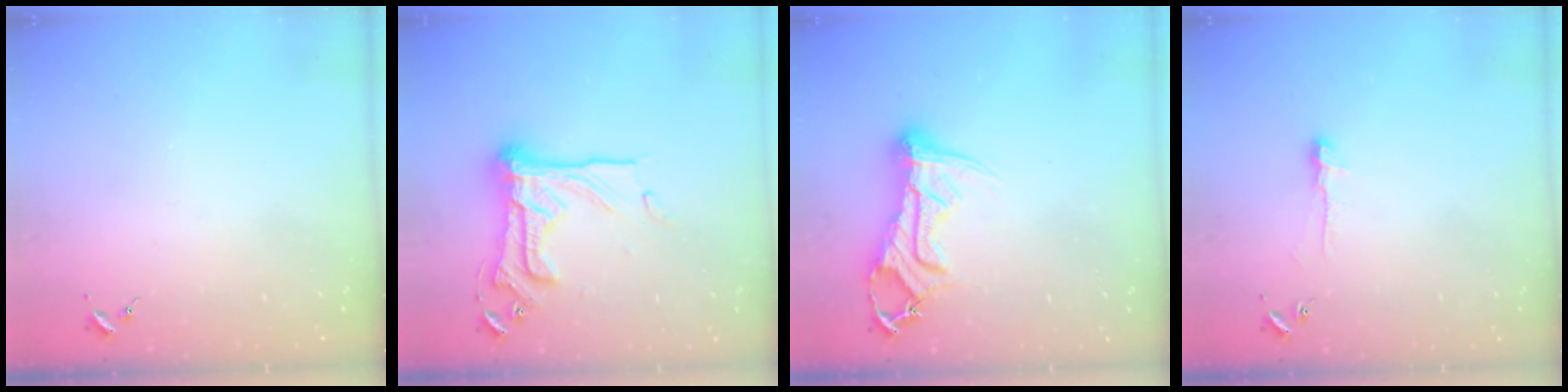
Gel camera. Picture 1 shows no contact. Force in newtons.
{"total": 19.3, "press": 19.1, "slide": 2.9}
{"total": 14.0, "press": 14.0, "slide": 1.6}
{"total": 5.6, "press": 5.6, "slide": 0.6}